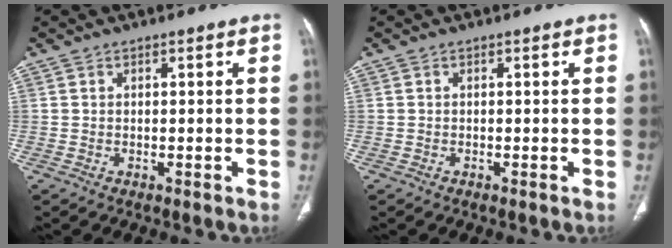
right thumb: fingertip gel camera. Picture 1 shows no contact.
{"total": 0.0}